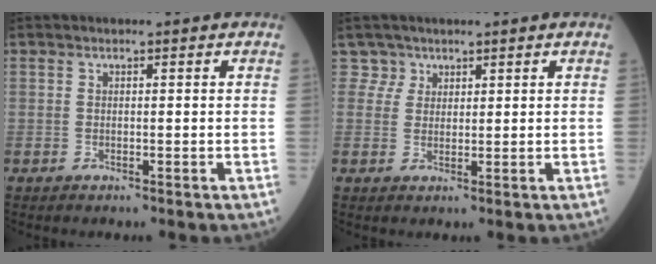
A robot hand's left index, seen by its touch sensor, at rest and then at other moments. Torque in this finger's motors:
{"motor_torque": [-0.19, 0.12, -0.09, -0.05]}